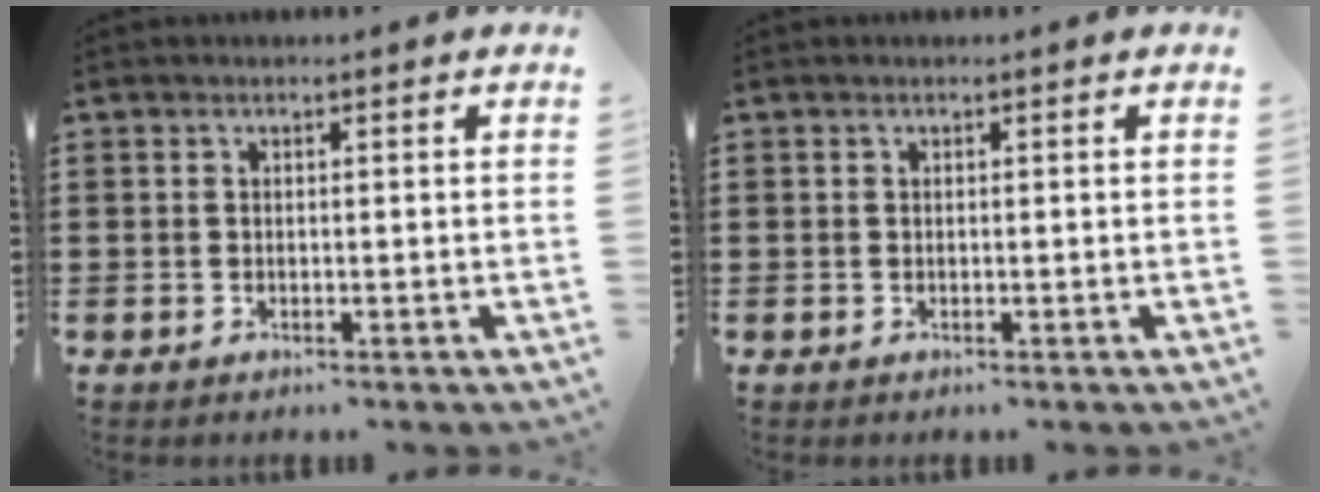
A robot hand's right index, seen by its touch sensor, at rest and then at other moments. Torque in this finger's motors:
{"motor_torque": [-0.71, 1.08, -0.02, 0.00]}